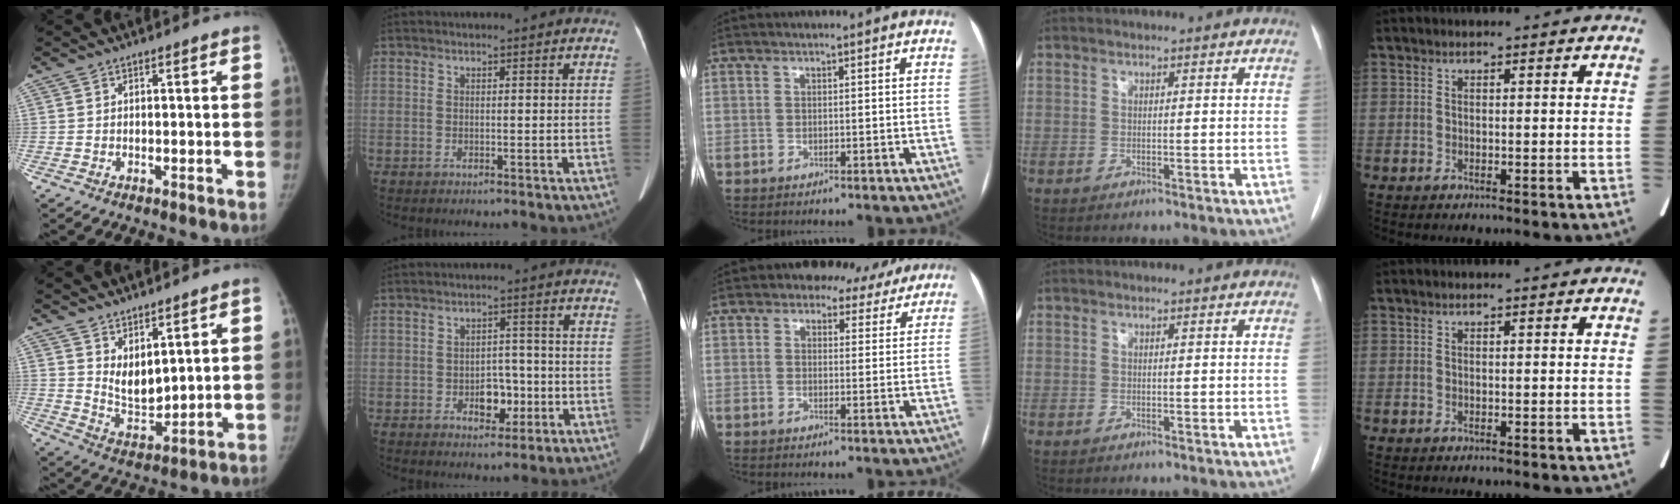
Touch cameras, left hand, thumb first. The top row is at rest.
{"thumb": {"total": 7.3, "force": [4.1, 3.4, 5.0], "torque": [-0.069, -0.047, 0.089]}, "index": {"total": 4.6, "force": [-1.6, 3.0, 3.1], "torque": [-0.043, 0.009, -0.018]}, "middle": {"total": 6.5, "force": [5.3, 3.7, 1.1], "torque": [-0.001, 0.008, 0.054]}}